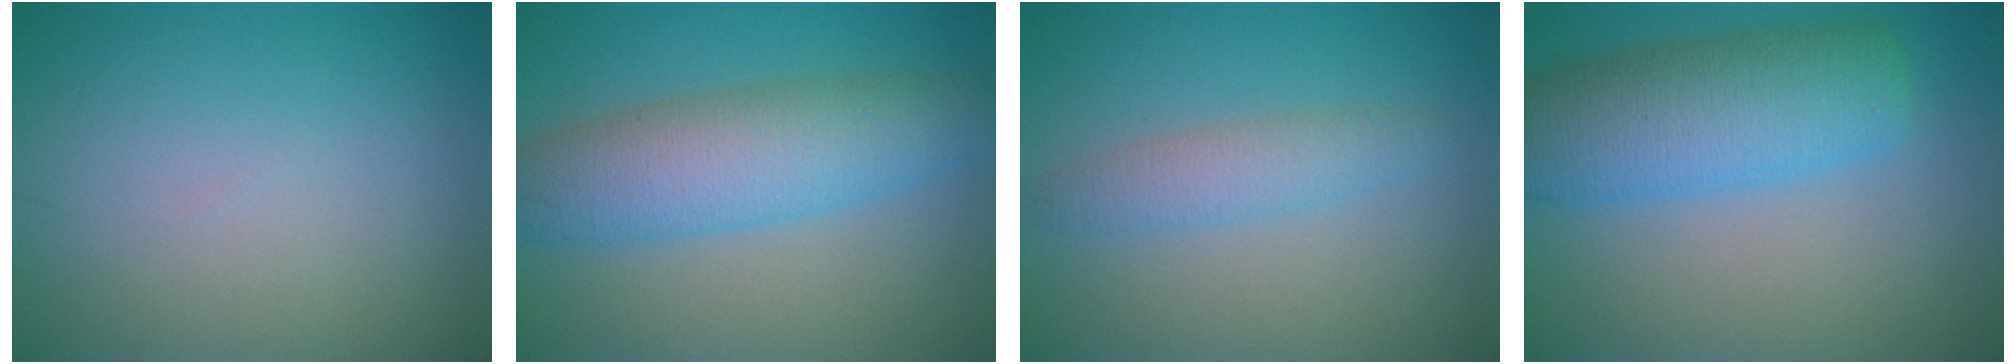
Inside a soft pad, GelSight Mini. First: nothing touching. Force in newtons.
{"total": 7.2, "press": 7.2, "slide": 0.3}
{"total": 2.5, "press": 2.5, "slide": 0.1}
{"total": 8.2, "press": 8.2, "slide": 0.2}